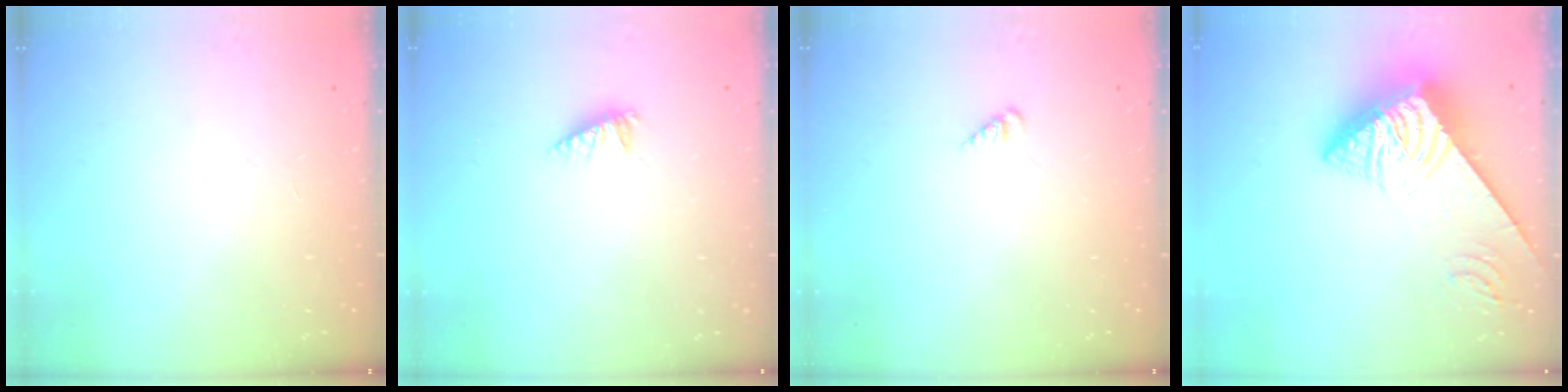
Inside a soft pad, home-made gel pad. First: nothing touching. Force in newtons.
{"total": 2.9, "press": 2.8, "slide": 0.2}
{"total": 1.3, "press": 1.3, "slide": 0.3}
{"total": 7.1, "press": 7.1, "slide": 0.9}